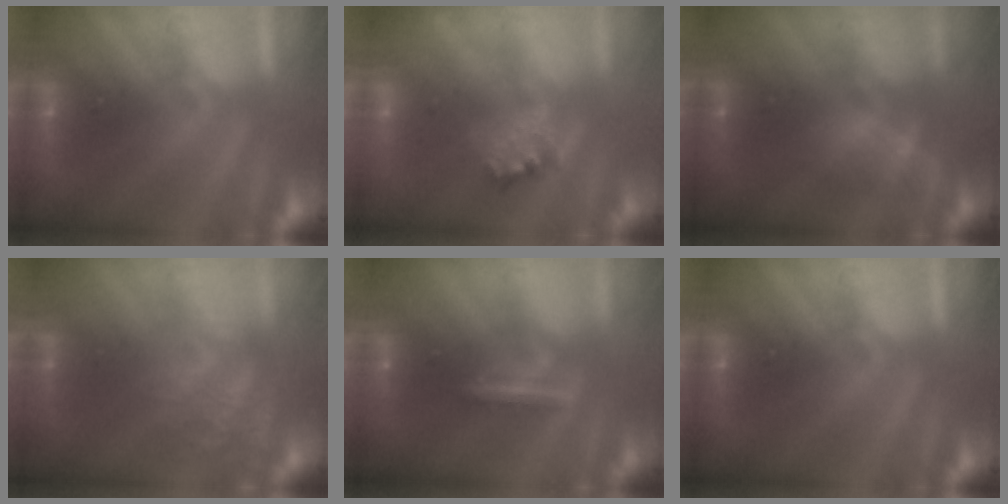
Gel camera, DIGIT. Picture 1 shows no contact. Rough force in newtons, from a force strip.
{"total": 2.4}
{"total": 2.3}
{"total": 4.8}
{"total": 9.2}
{"total": 0.0}